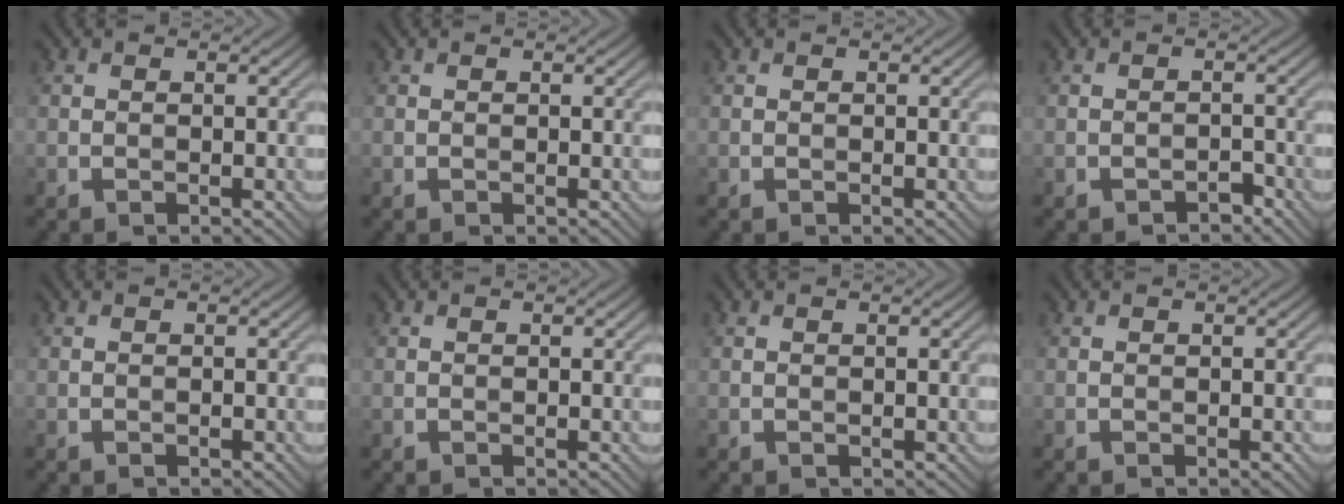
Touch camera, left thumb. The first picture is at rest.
{"total": 0.0}
{"total": 0.0}
{"total": 1.5, "force": [-1.3, 0.5, 0.5], "torque": [-0.005, 0.003, -0.024]}
{"total": 0.0}
{"total": 0.0}
{"total": 0.0}
{"total": 0.0}